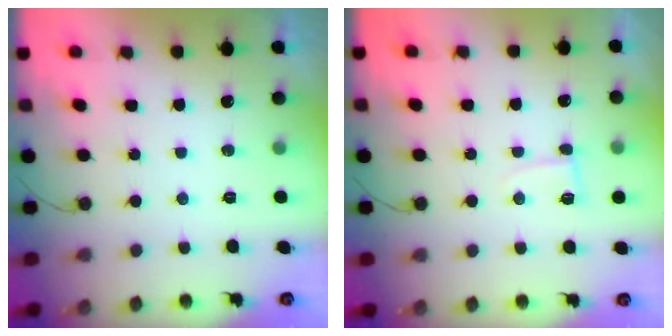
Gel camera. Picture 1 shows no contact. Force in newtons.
{"total": 3.5, "press": 3.5, "slide": 0.5}